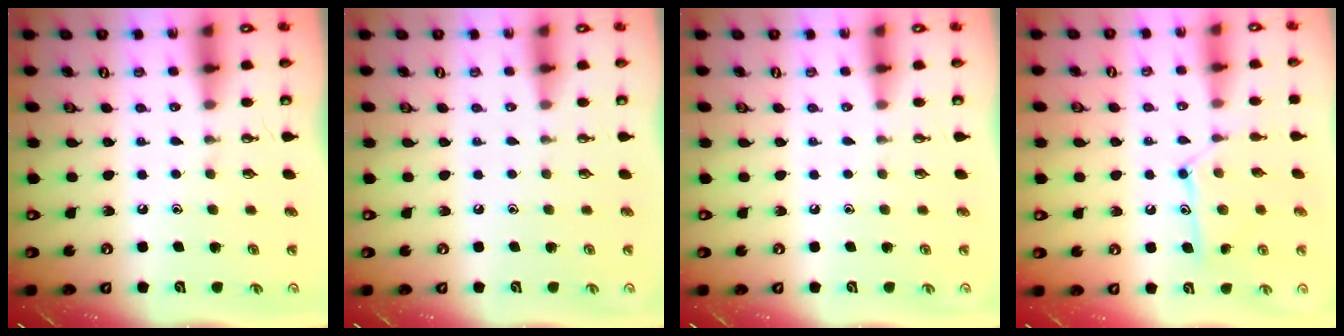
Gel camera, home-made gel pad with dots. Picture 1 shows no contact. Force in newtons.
{"total": 0.0}
{"total": 0.0}
{"total": 11.3, "press": 11.3, "slide": 0.1}